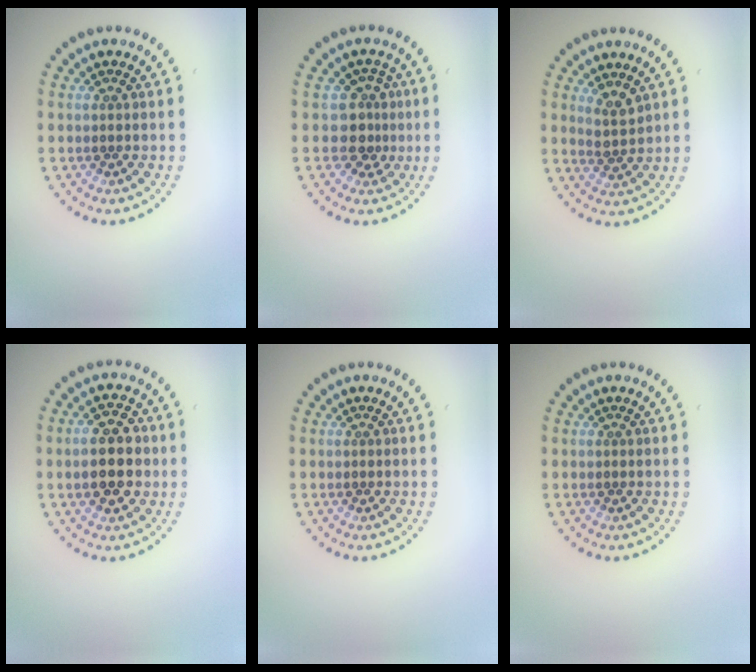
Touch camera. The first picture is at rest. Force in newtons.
{"total": 2.5, "press": 1.8, "slide": 1.8}
{"total": 1.9, "press": 1.5, "slide": 1.1}
{"total": 5.1, "press": 5.1, "slide": 0.3}
{"total": 0.0}
{"total": 0.0}